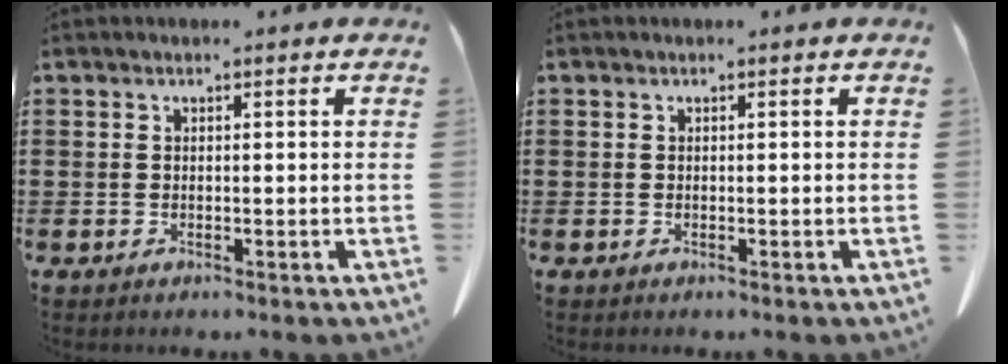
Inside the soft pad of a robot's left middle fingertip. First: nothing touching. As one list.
[{"total": 0.0}]